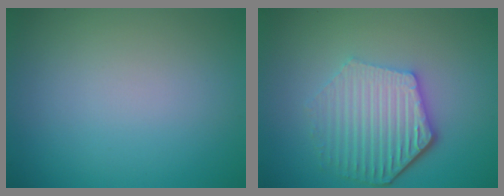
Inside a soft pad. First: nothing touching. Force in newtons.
{"total": 5.9, "press": 4.4, "slide": 3.9}